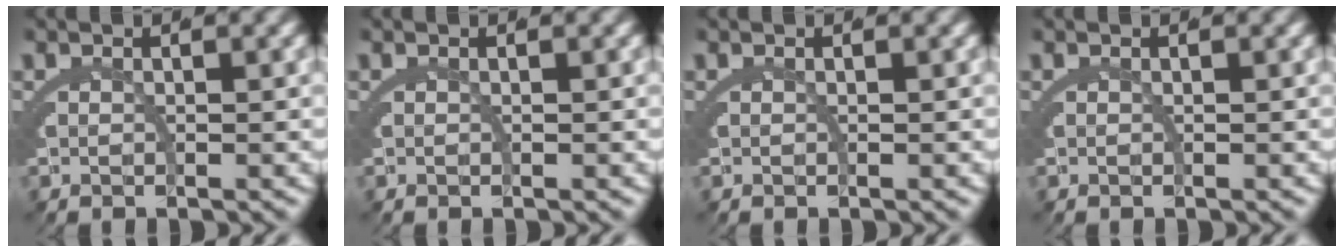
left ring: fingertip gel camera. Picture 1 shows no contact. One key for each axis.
{"total": 0.0}
{"total": 0.0}
{"total": 0.0}